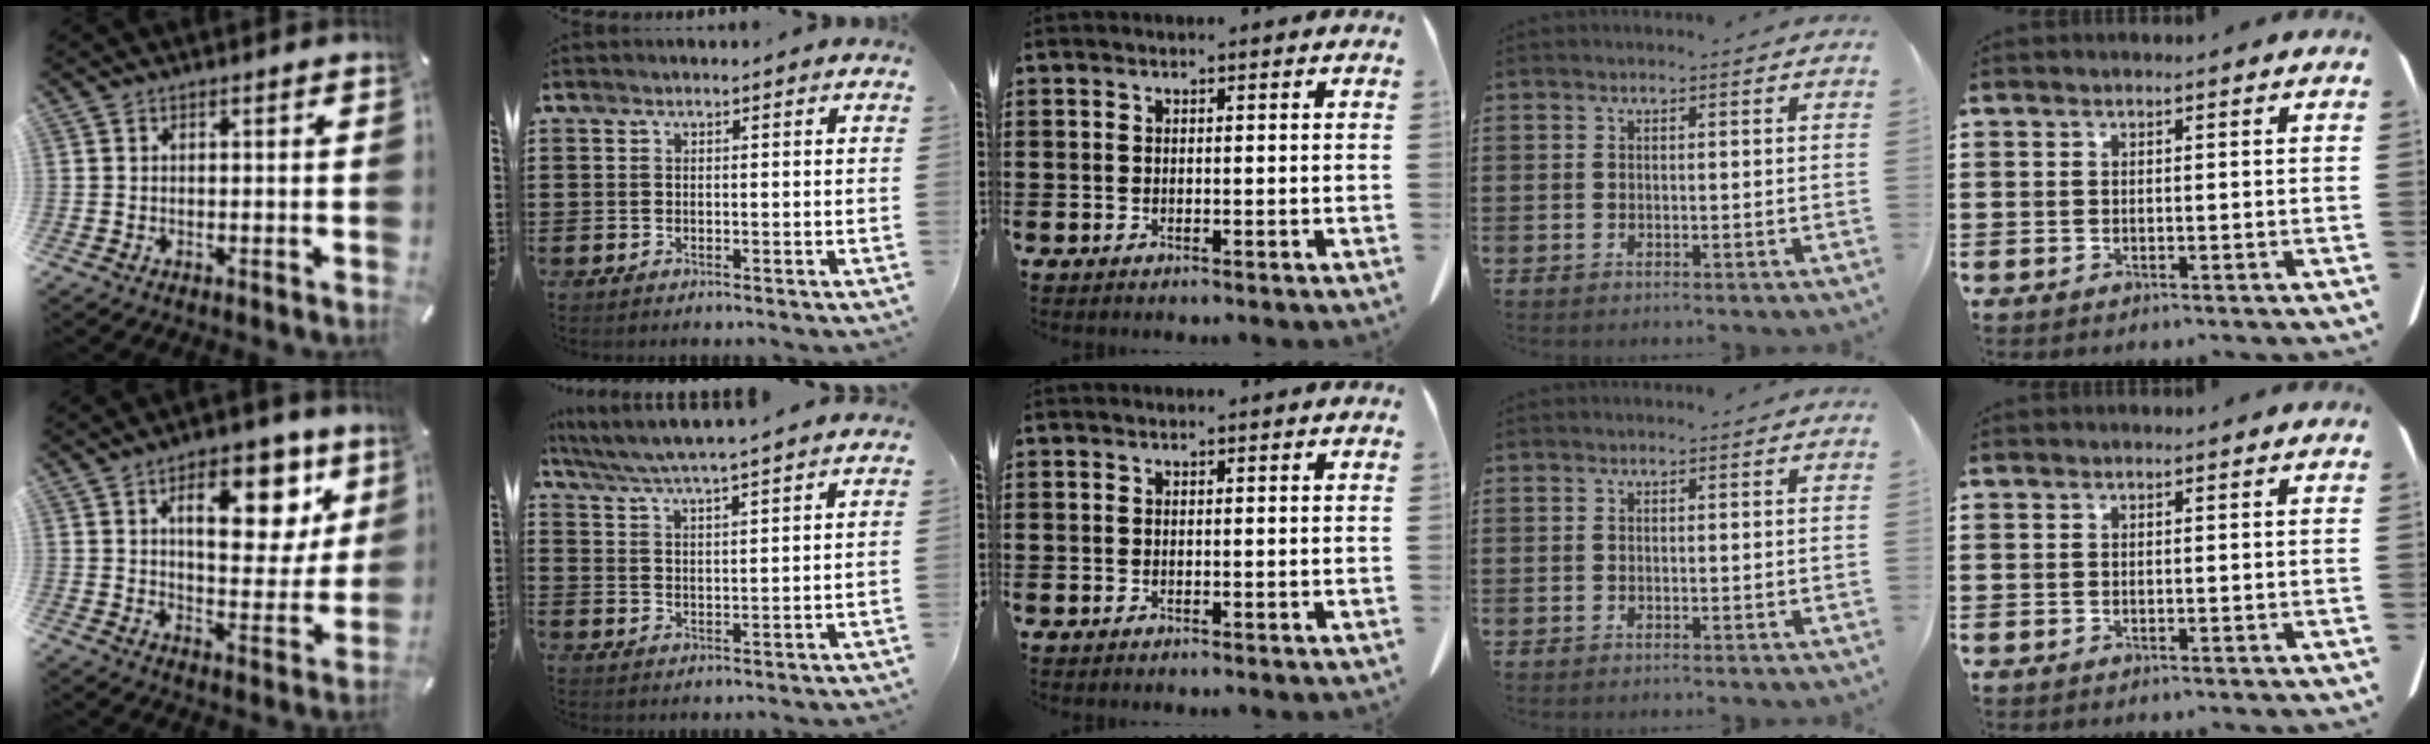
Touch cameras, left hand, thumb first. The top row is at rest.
{"thumb": {"total": 16.3, "force": [7.3, 8.8, 11.5], "torque": [-0.147, -0.030, 0.116]}, "index": {"total": 5.1, "force": [4.8, -0.5, 1.5], "torque": [-0.051, -0.032, 0.080]}}